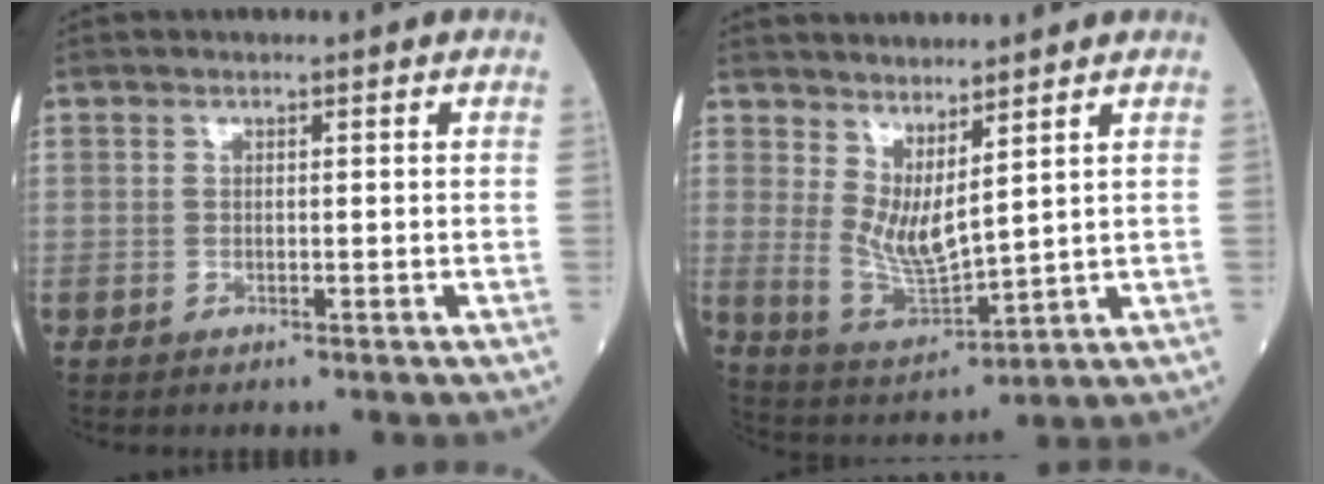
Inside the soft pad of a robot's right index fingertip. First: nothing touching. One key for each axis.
{"total": 7.0, "fx": 3.0, "fy": 1.3, "fz": 6.2, "tx": -0.133, "ty": -0.022, "tz": 0.073}